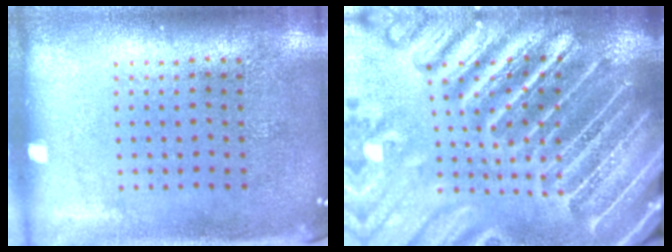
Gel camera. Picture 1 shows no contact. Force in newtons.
{"total": 5.2, "press": 4.6, "slide": 2.6}